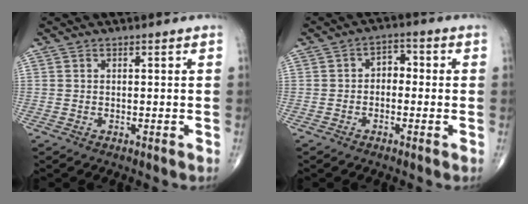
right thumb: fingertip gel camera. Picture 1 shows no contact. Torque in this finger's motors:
{"motor_torque": [-0.36, 0.11, 0.12, 0.17, 0.02]}